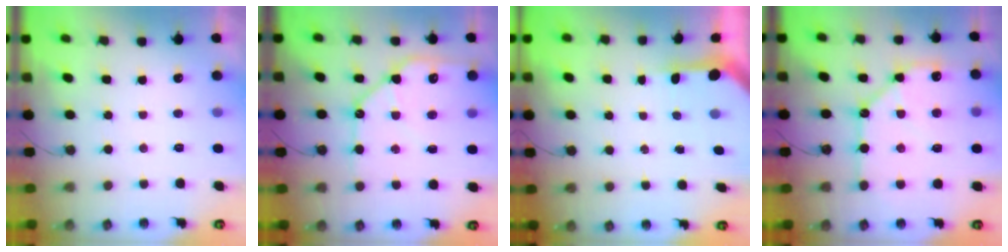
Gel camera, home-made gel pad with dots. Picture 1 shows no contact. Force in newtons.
{"total": 14.2, "press": 14.1, "slide": 1.6}
{"total": 3.6, "press": 3.6, "slide": 0.3}
{"total": 14.0, "press": 13.9, "slide": 1.5}